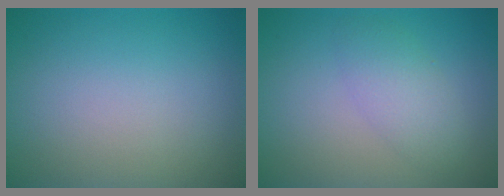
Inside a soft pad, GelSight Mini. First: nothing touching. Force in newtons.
{"total": 2.9, "press": 2.9, "slide": 0.2}